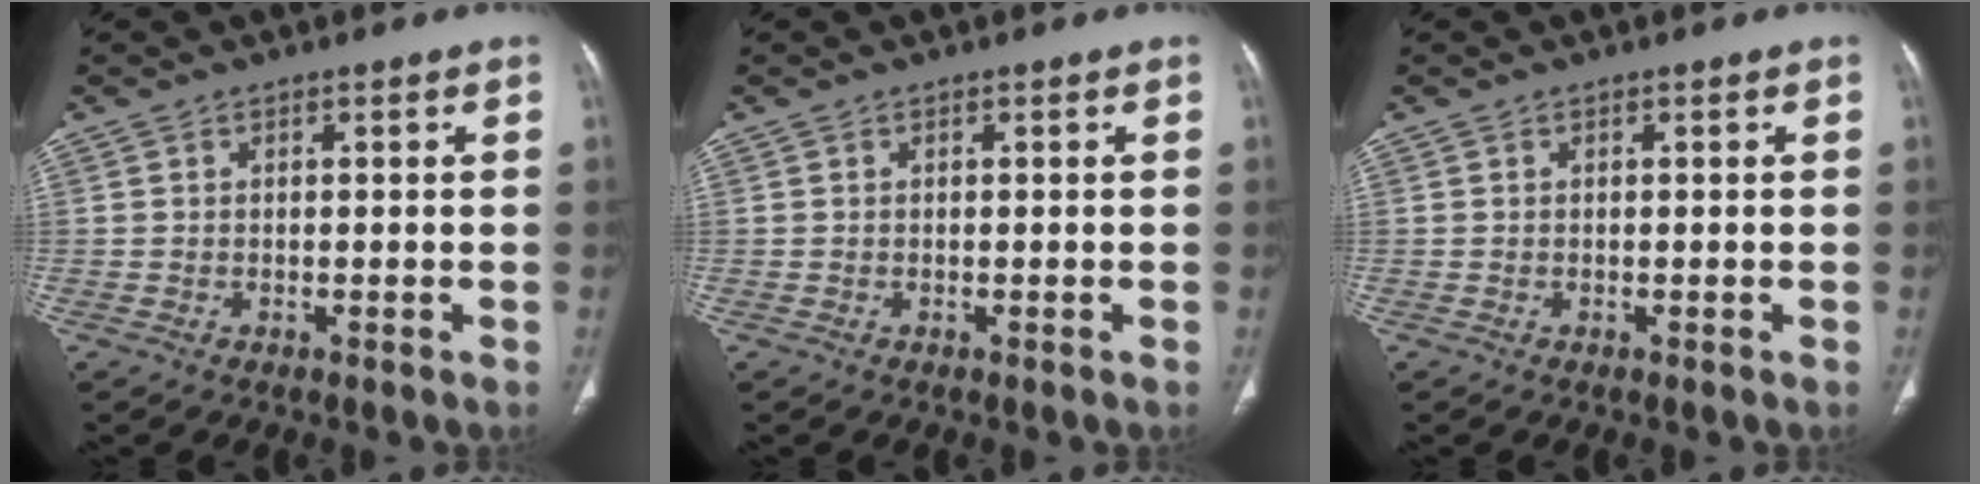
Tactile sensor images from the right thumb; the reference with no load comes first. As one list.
[{"total": 0.0}, {"total": 0.0}]